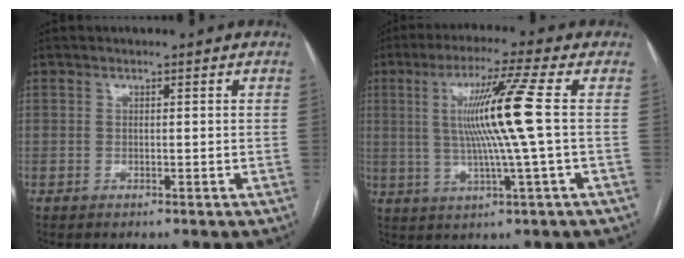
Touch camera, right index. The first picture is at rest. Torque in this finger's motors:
{"motor_torque": [1.67, 0.47, 0.42, 0.21]}